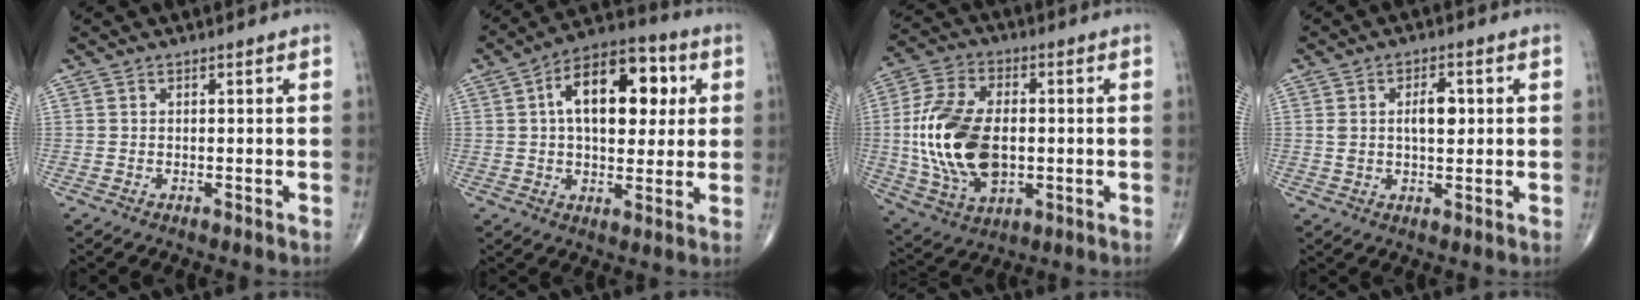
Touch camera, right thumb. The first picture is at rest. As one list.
[{"total": 16.7, "force": [3.8, 9.2, 13.4], "torque": [-0.175, 0.013, 0.051]}, {"total": 18.9, "force": [-0.6, 11.2, 15.2], "torque": [-0.296, 0.000, -0.003]}, {"total": 5.4, "force": [1.0, 2.7, 4.6], "torque": [-0.070, 0.001, 0.017]}]